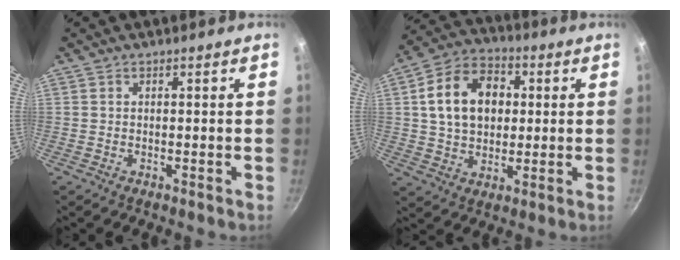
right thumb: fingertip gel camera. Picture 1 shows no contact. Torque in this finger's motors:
{"motor_torque": [-0.62, 1.31, 0.24, -0.18, 0.18]}